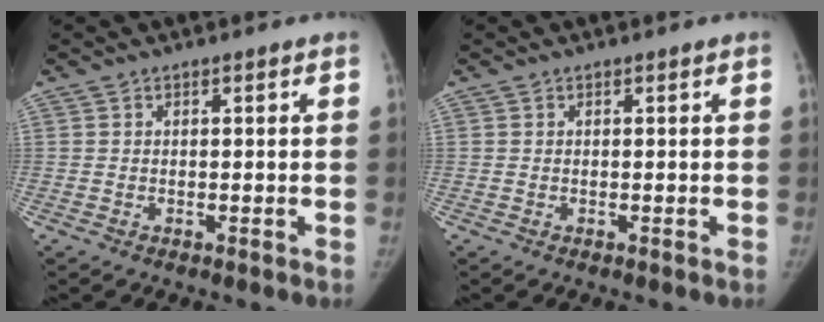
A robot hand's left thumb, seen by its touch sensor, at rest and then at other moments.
{"total": 0.0}